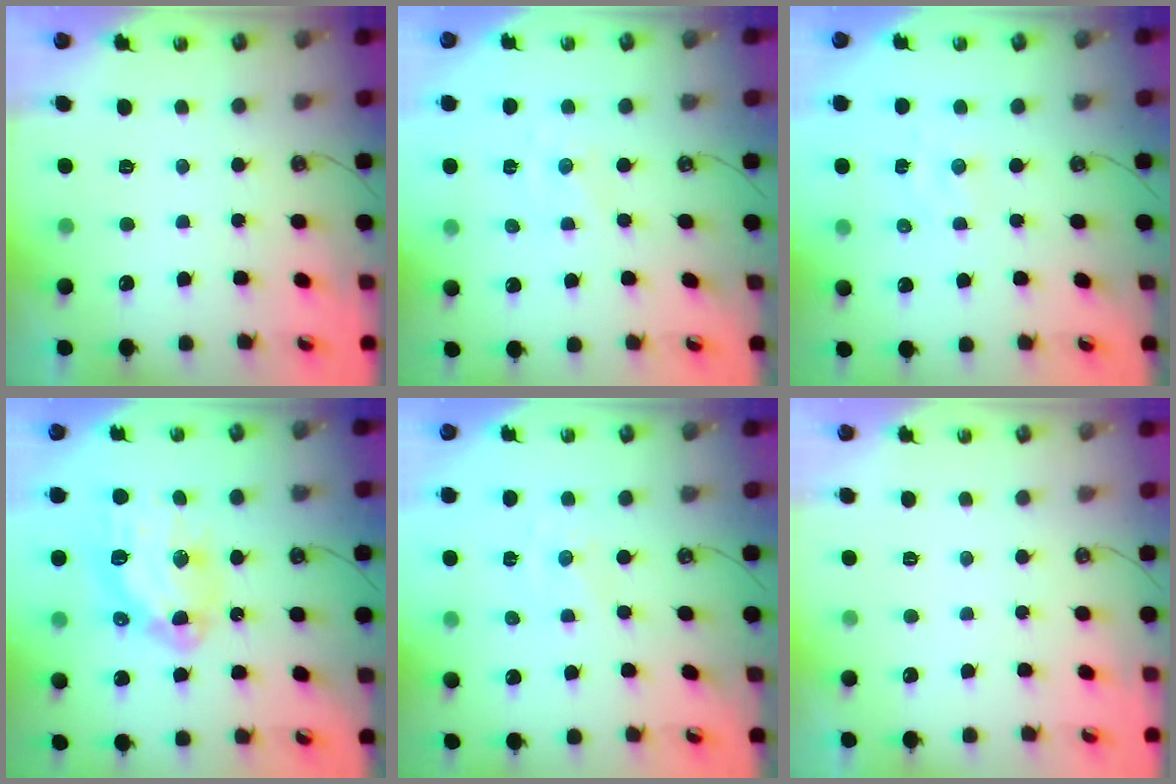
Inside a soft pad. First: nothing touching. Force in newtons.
{"total": 0.0}
{"total": 2.3, "press": 2.3, "slide": 0.4}
{"total": 14.6, "press": 14.5, "slide": 1.5}
{"total": 0.0}
{"total": 0.0}